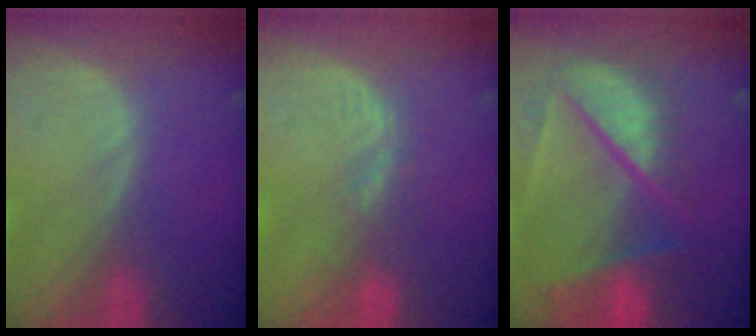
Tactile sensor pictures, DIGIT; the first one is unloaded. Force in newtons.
{"total": 2.7, "press": 2.1, "slide": 1.7}
{"total": 10.1, "press": 8.6, "slide": 5.3}